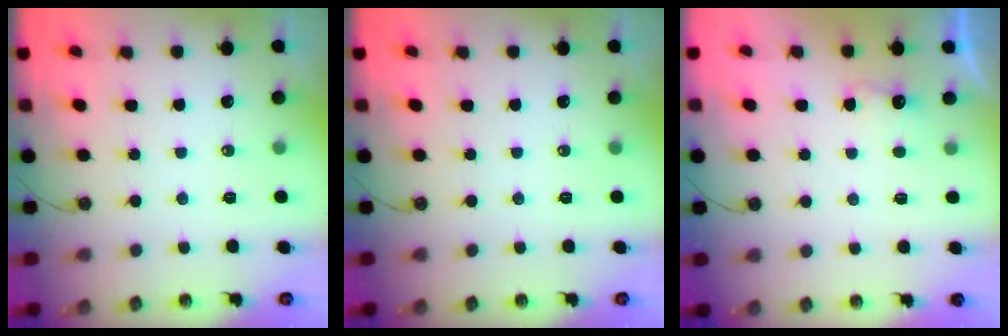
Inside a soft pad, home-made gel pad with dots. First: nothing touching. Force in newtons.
{"total": 0.0}
{"total": 2.4, "press": 2.2, "slide": 0.9}